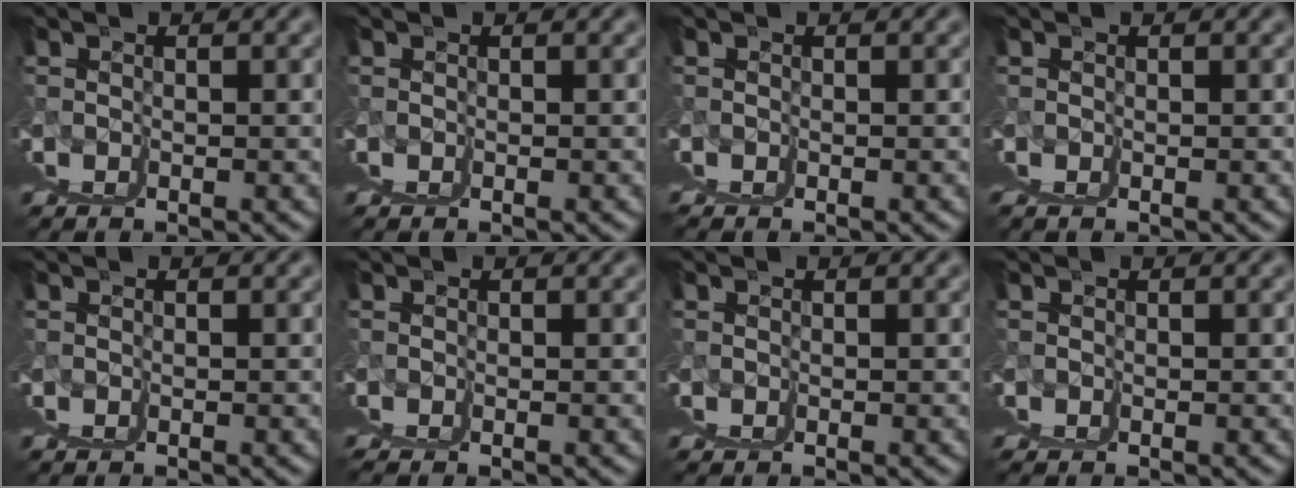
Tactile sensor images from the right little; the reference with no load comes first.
{"total": 0.0}
{"total": 0.7, "force": [0.2, -0.6, -0.2], "torque": [0.005, 0.001, 0.003]}
{"total": 0.6, "force": [0.0, 0.4, 0.4], "torque": [-0.006, 0.004, 0.000]}
{"total": 0.0}
{"total": 0.0}
{"total": 0.5, "force": [-0.1, 0.5, 0.2], "torque": [-0.008, -0.002, -0.001]}
{"total": 0.0}